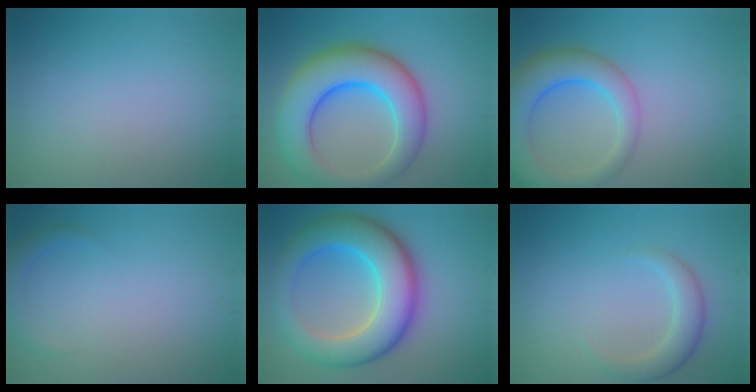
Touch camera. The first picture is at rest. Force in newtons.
{"total": 10.1, "press": 10.1, "slide": 0.4}
{"total": 7.3, "press": 7.2, "slide": 0.6}
{"total": 1.5, "press": 1.5, "slide": 0.2}
{"total": 10.3, "press": 10.3, "slide": 0.1}
{"total": 2.6, "press": 2.6, "slide": 0.2}